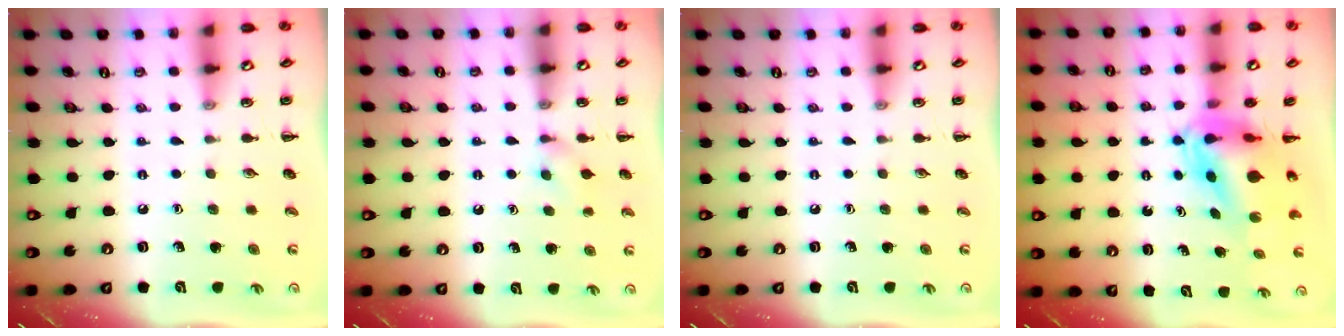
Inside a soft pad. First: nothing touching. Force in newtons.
{"total": 3.7, "press": 3.3, "slide": 1.5}
{"total": 0.0}
{"total": 7.6, "press": 7.2, "slide": 2.4}